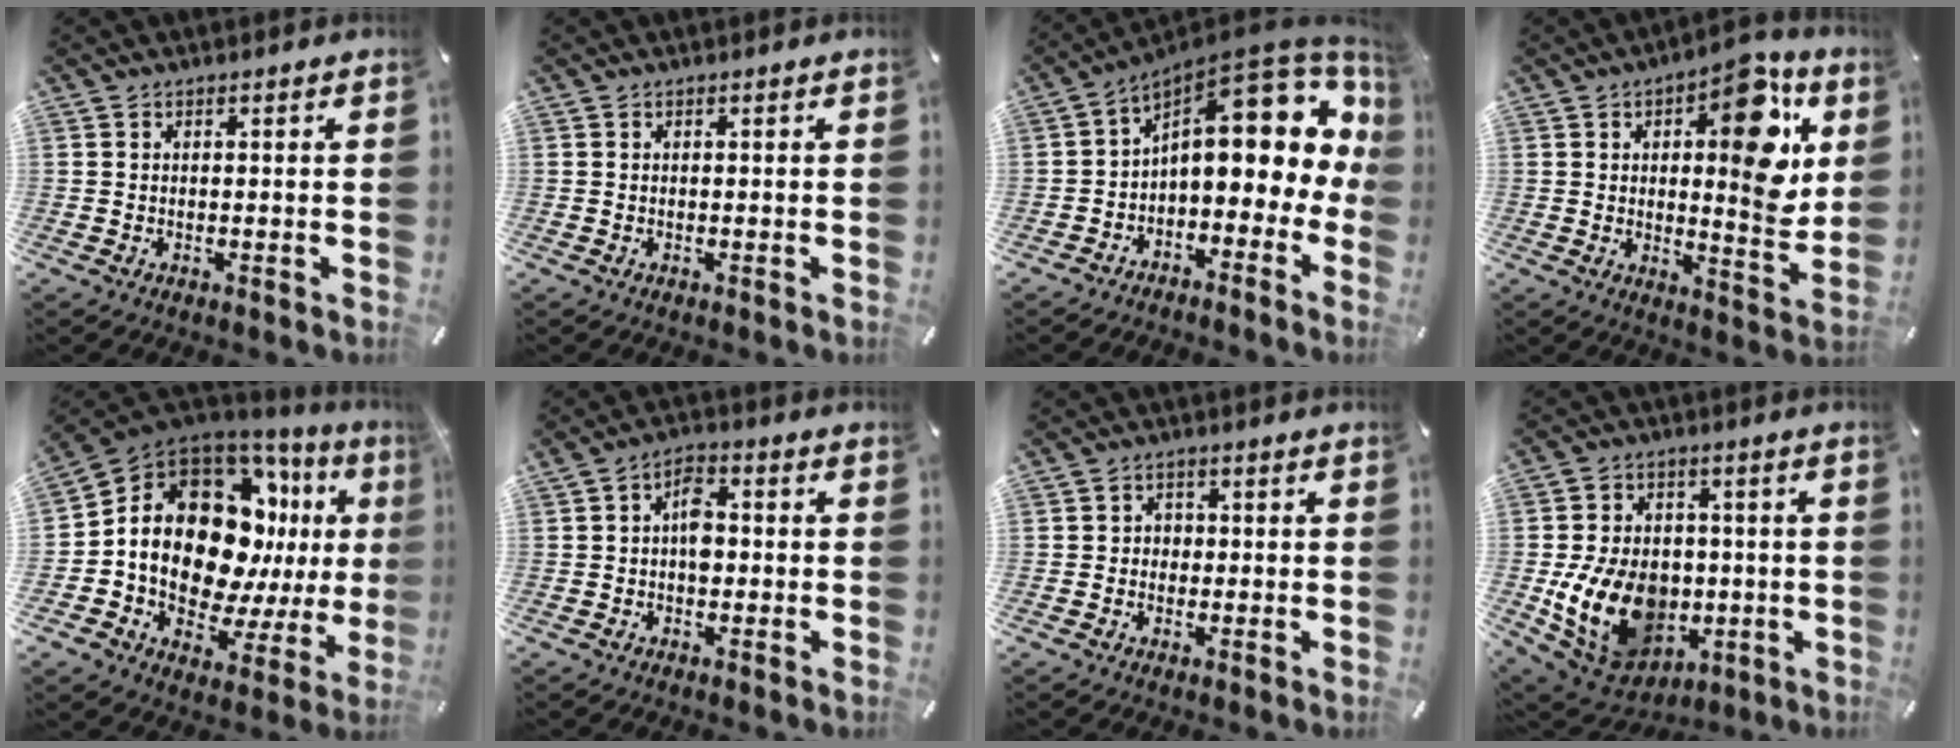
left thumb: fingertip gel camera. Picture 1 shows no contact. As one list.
[{"total": 0.0}, {"total": 16.7, "force": [5.5, 8.7, 13.1], "torque": [-0.166, -0.054, 0.093]}, {"total": 17.5, "force": [5.6, 7.2, 14.9], "torque": [-0.170, -0.041, 0.082]}, {"total": 21.6, "force": [4.1, 14.4, 15.5], "torque": [-0.284, -0.049, 0.074]}, {"total": 5.6, "force": [-0.3, 3.6, 4.2], "torque": [-0.055, 0.006, -0.011]}, {"total": 3.1, "force": [-0.9, 2.8, 0.8], "torque": [-0.009, 0.006, -0.023]}, {"total": 17.2, "force": [-2.8, 13.4, 10.4], "torque": [-0.211, 0.004, -0.036]}]